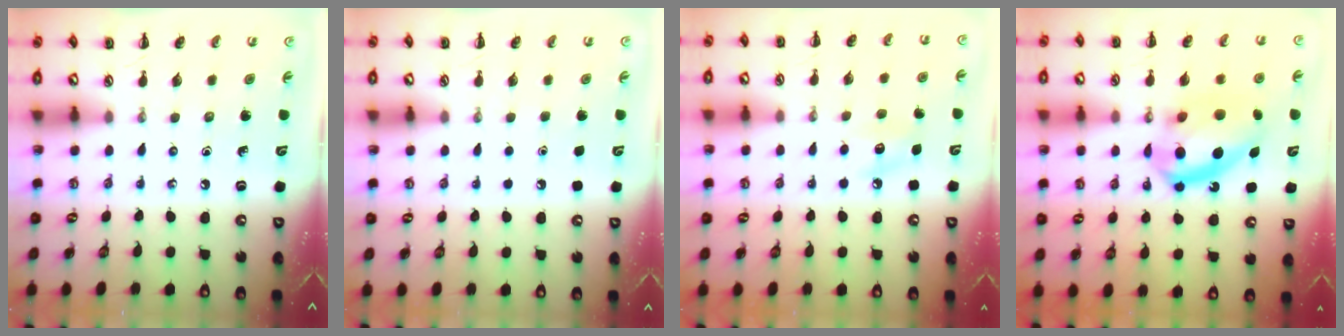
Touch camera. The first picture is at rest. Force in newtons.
{"total": 1.6, "press": 1.6, "slide": 0.1}
{"total": 7.4, "press": 7.1, "slide": 2.0}
{"total": 16.8, "press": 16.3, "slide": 3.9}